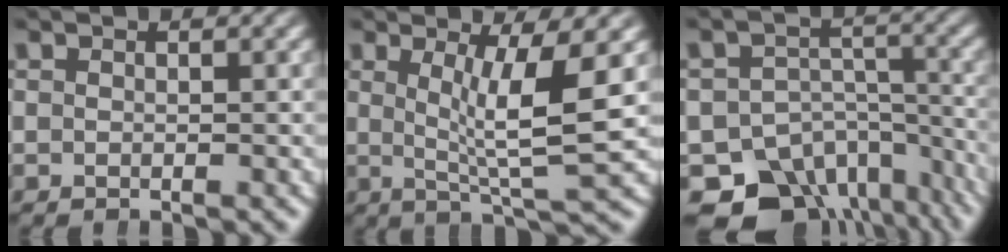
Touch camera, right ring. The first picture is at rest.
{"total": 6.1, "force": [1.5, 0.4, 5.8], "torque": [-0.086, -0.010, 0.032]}
{"total": 14.7, "force": [-9.4, 9.9, 5.5], "torque": [-0.089, -0.060, -0.133]}